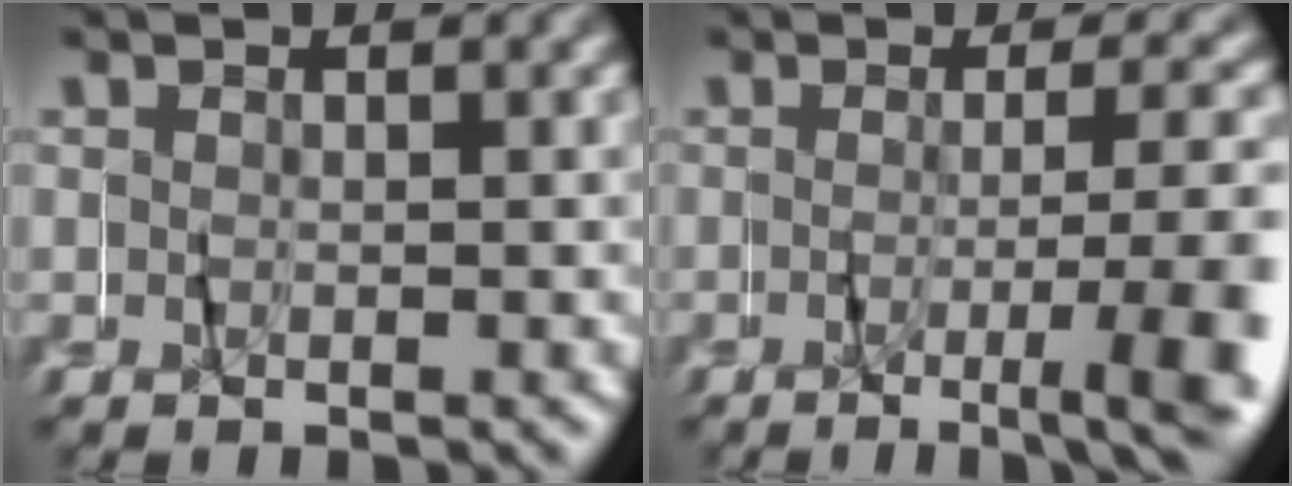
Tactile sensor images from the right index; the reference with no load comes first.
{"total": 5.5, "force": [-3.0, -0.6, 4.6], "torque": [-0.055, -0.009, -0.044]}